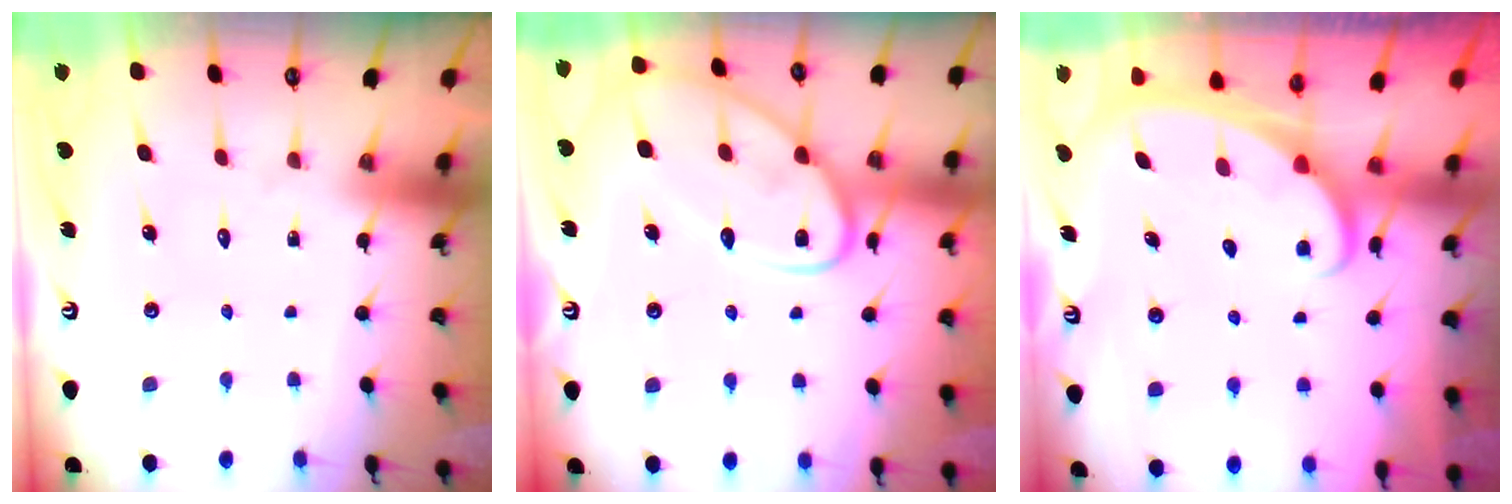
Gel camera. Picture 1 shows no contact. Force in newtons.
{"total": 15.7, "press": 15.7, "slide": 1.3}
{"total": 2.4, "press": 2.3, "slide": 0.3}